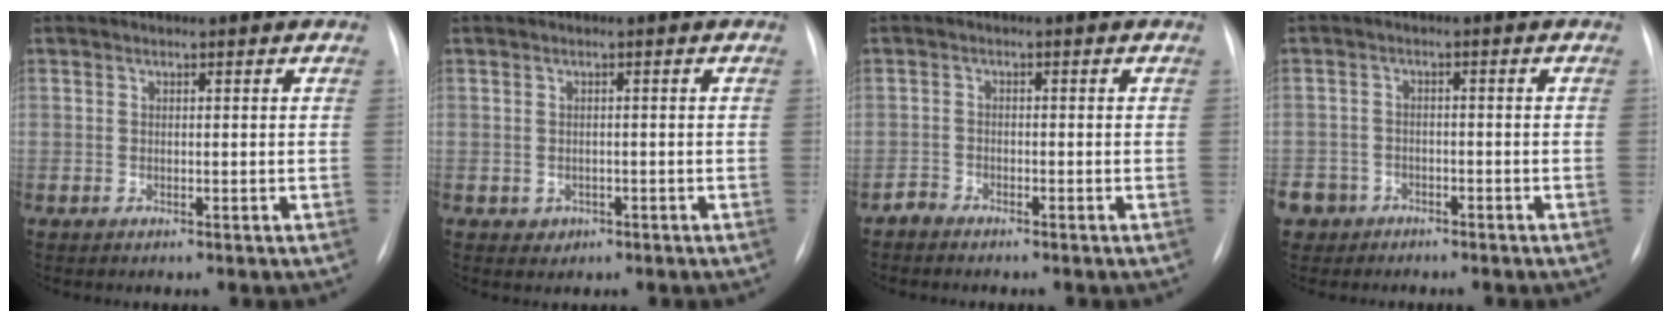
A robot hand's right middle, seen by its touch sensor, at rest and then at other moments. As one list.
[{"total": 1.5, "force": [-0.6, 1.3, 0.3], "torque": [-0.004, 0.003, -0.003]}, {"total": 1.3, "force": [-1.3, 0.3, -0.2], "torque": [0.002, -0.003, -0.025]}, {"total": 6.6, "force": [-4.3, 4.9, 0.3], "torque": [-0.022, 0.001, -0.075]}]